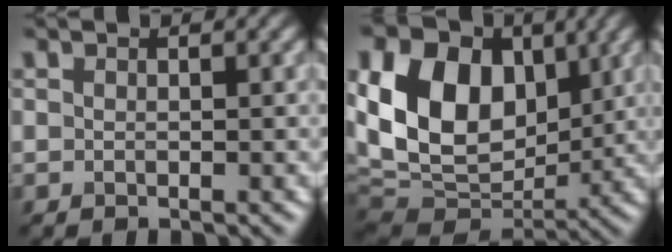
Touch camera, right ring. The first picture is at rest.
{"total": 14.5, "force": [3.0, 10.3, 9.8], "torque": [-0.203, 0.018, 0.046]}